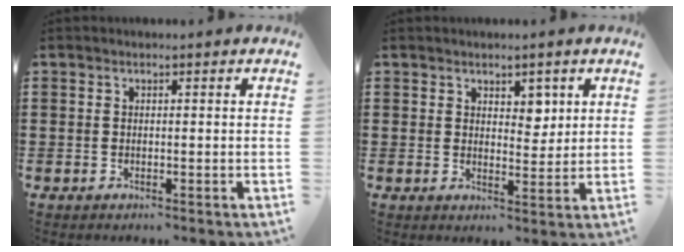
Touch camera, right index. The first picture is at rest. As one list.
[{"total": 3.5, "force": [2.2, 2.1, 1.7], "torque": [-0.016, 0.000, 0.034]}]